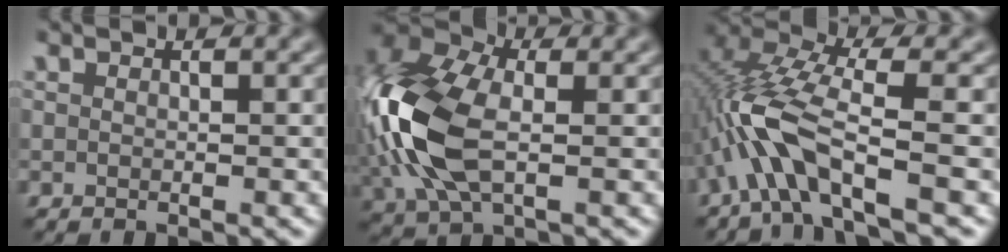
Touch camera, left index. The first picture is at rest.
{"total": 11.5, "force": [-1.4, 6.7, 9.3], "torque": [-0.236, 0.005, -0.041]}
{"total": 6.1, "force": [-2.9, 1.2, 5.2], "torque": [-0.115, 0.014, -0.063]}